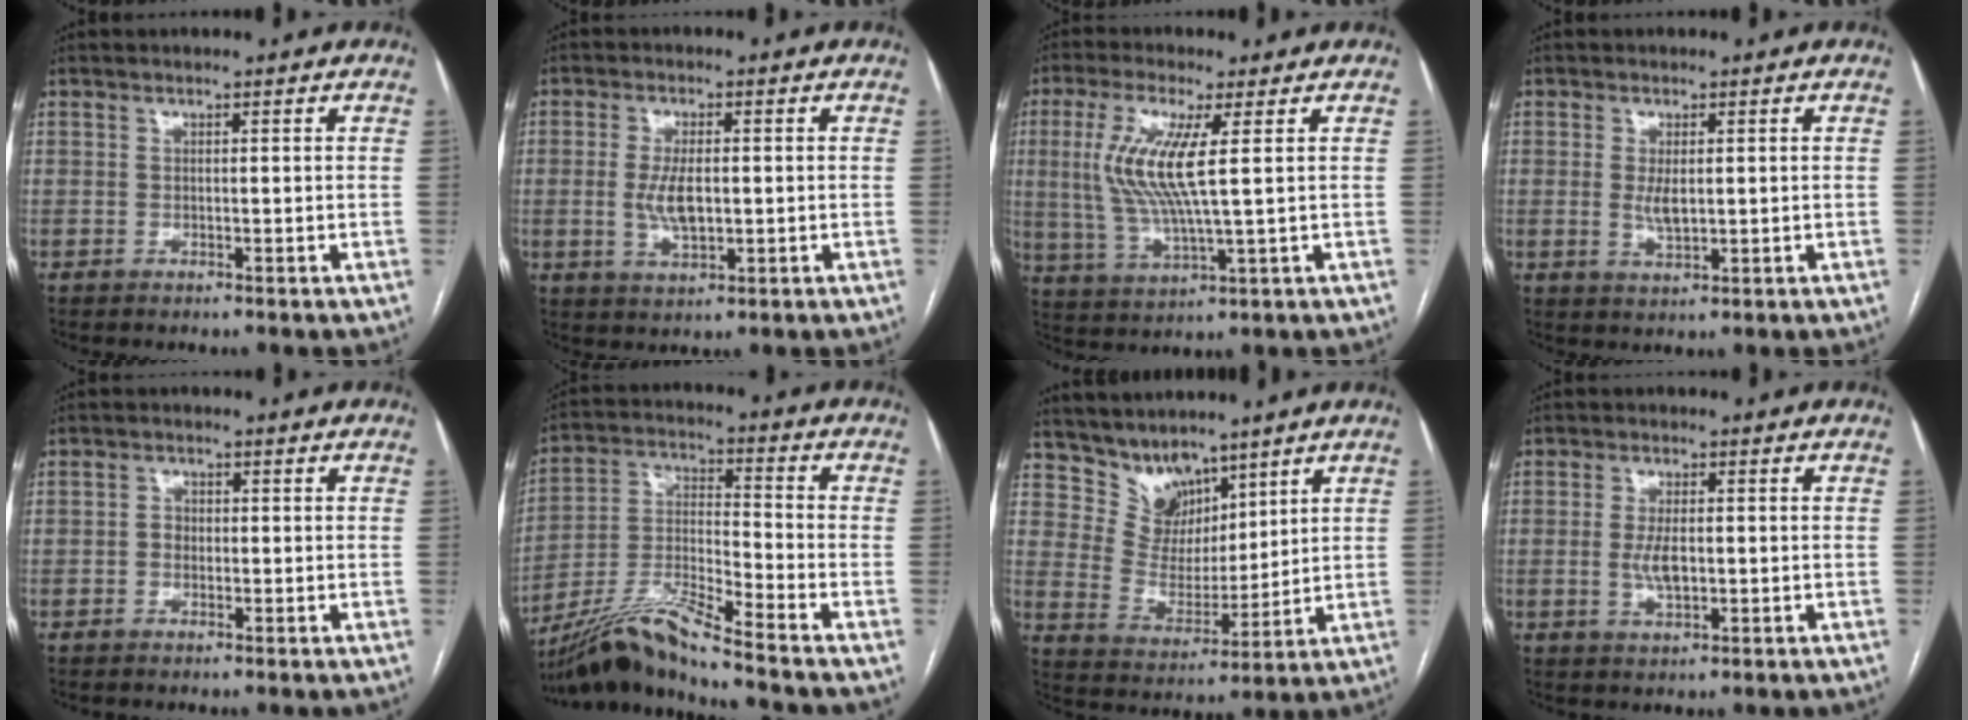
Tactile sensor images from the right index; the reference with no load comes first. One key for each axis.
{"total": 5.5, "fx": -0.3, "fy": 2.0, "fz": 5.1, "tx": -0.109, "ty": -0.003, "tz": -0.003}
{"total": 10.3, "fx": 2.0, "fy": 0.9, "fz": 10.1, "tx": -0.233, "ty": -0.004, "tz": 0.039}
{"total": 3.2, "fx": 0.2, "fy": 1.1, "fz": 3.0, "tx": -0.062, "ty": -0.007, "tz": 0.007}
{"total": 1.7, "fx": -0.3, "fy": 1.4, "fz": 0.9, "tx": -0.016, "ty": 0.007, "tz": -0.005}
{"total": 12.4, "fx": -10.6, "fy": -1.2, "fz": 6.3, "tx": -0.133, "ty": -0.010, "tz": -0.201}
{"total": 7.7, "fx": 6.3, "fy": 4.2, "fz": 1.1, "tx": -0.033, "ty": 0.011, "tz": 0.137}
{"total": 4.2, "fx": -0.4, "fy": 1.5, "fz": 3.9, "tx": -0.083, "ty": -0.003, "tz": -0.006}